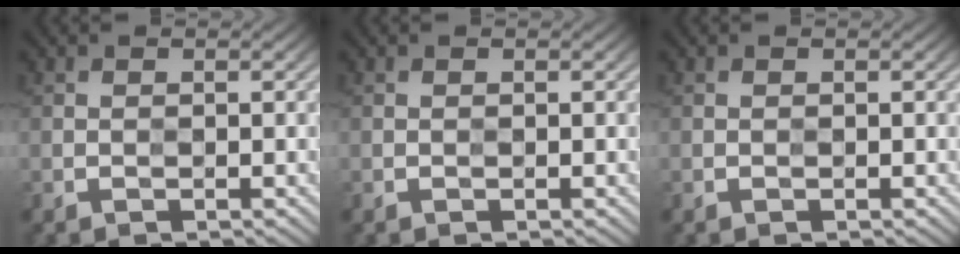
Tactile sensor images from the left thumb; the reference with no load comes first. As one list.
[{"total": 0.0}, {"total": 0.0}]